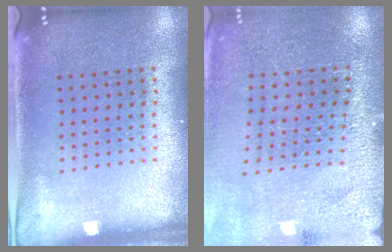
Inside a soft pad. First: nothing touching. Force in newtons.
{"total": 3.0, "press": 3.0, "slide": 0.4}